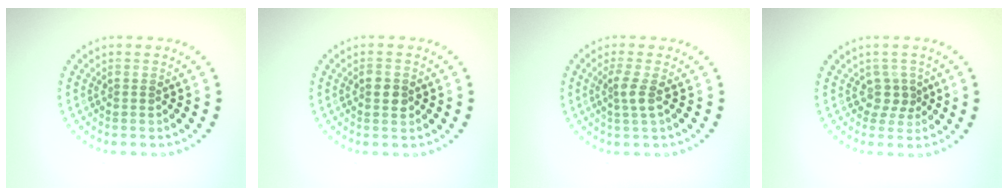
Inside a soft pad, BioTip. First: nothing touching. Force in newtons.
{"total": 1.4, "press": 1.4, "slide": 0.2}
{"total": 1.8, "press": 1.4, "slide": 1.1}
{"total": 1.9, "press": 1.3, "slide": 1.4}